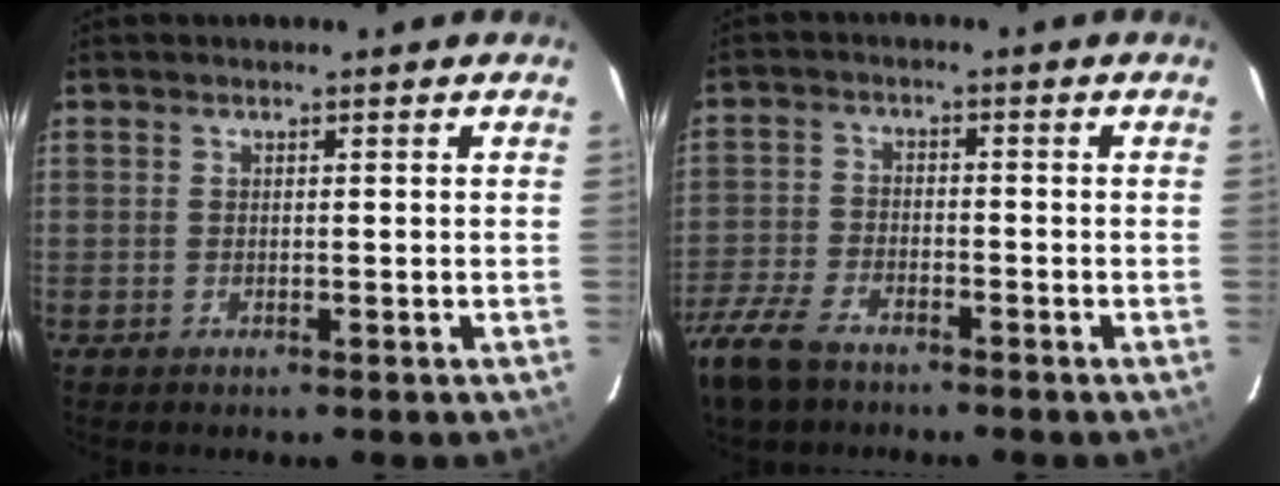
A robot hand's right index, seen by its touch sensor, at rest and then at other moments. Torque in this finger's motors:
{"motor_torque": [1.20, -0.95, 0.36, 0.07]}